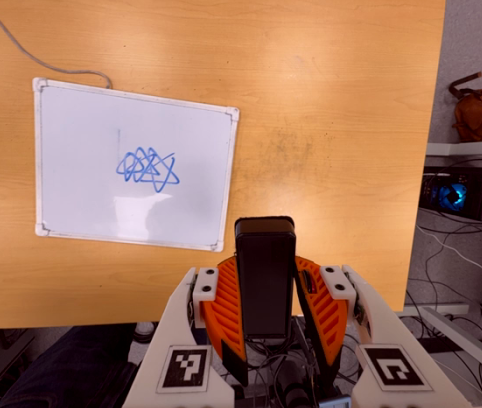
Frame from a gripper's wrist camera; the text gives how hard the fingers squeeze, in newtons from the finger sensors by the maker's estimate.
{"total": 5.4, "left": 4.9, "right": 5.8}